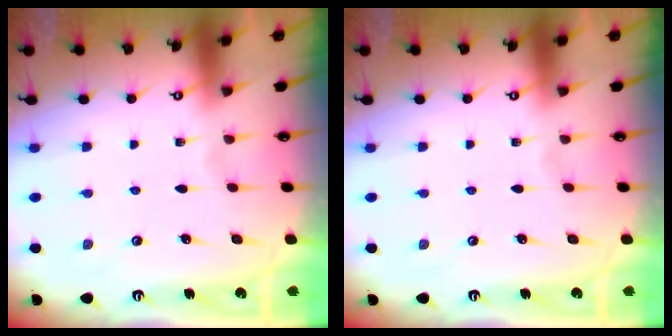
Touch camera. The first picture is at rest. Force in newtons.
{"total": 0.0}